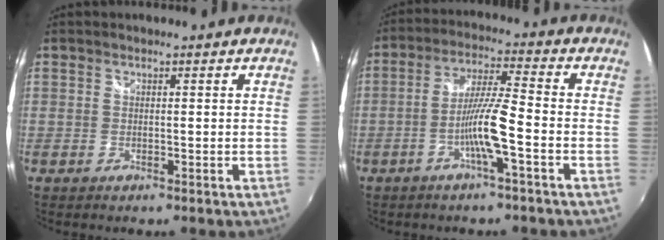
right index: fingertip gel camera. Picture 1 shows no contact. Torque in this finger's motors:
{"motor_torque": [0.82, 0.90, 0.38, 0.12]}